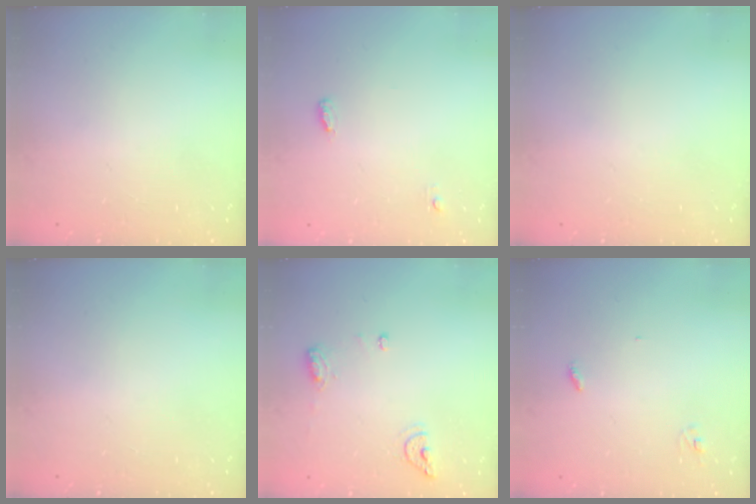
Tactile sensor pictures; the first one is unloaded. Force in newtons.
{"total": 3.9, "press": 3.8, "slide": 1.0}
{"total": 0.0}
{"total": 0.0}
{"total": 7.9, "press": 7.8, "slide": 1.1}
{"total": 2.8, "press": 2.8, "slide": 0.2}